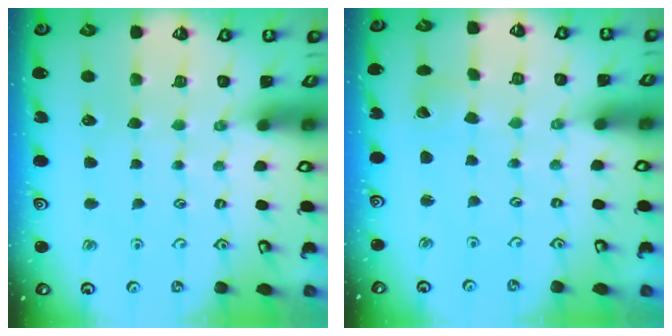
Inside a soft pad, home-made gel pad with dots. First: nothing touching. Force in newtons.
{"total": 1.0, "press": 1.0, "slide": 0.1}